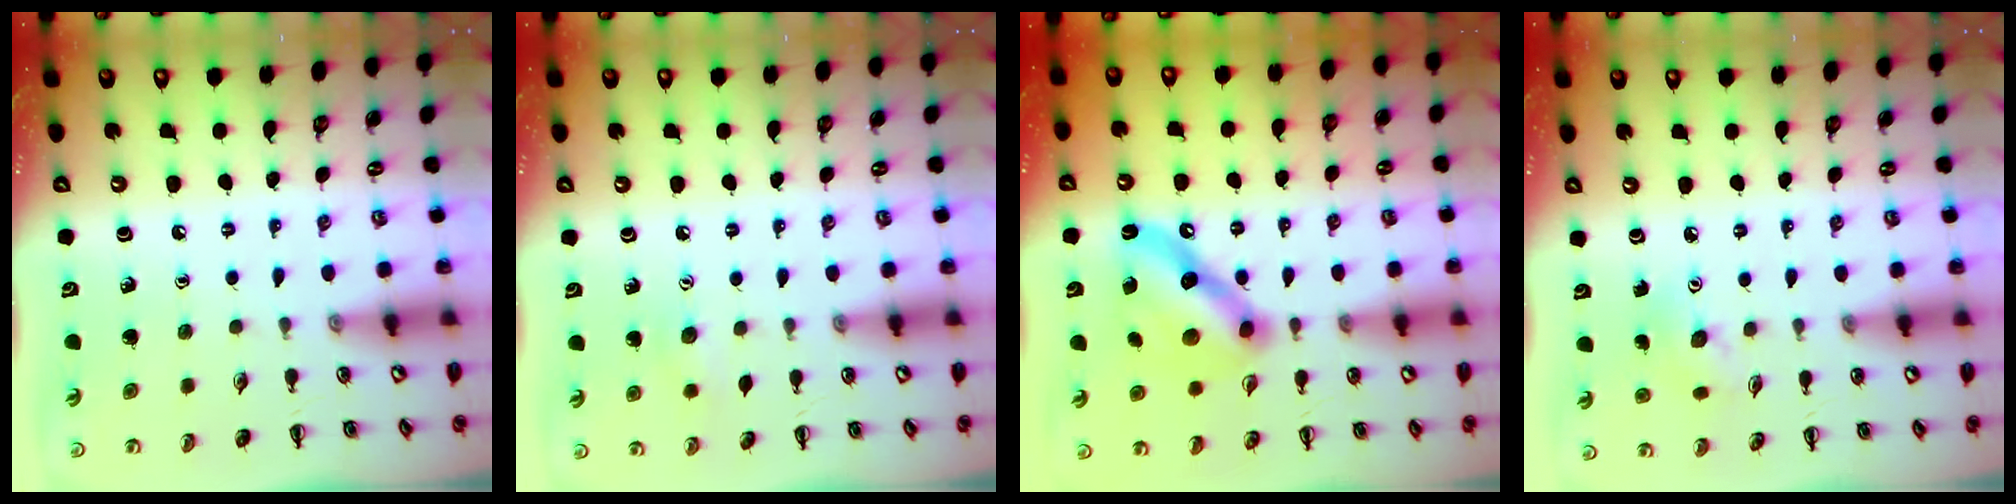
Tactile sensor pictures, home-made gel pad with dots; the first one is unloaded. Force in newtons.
{"total": 6.3, "press": 6.1, "slide": 1.4}
{"total": 13.8, "press": 13.7, "slide": 1.3}
{"total": 3.3, "press": 3.2, "slide": 0.9}